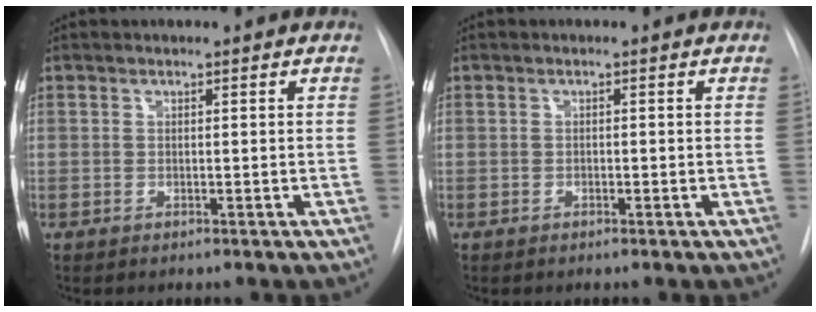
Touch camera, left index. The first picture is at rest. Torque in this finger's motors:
{"motor_torque": [0.06, 0.08, -0.08, -0.01]}